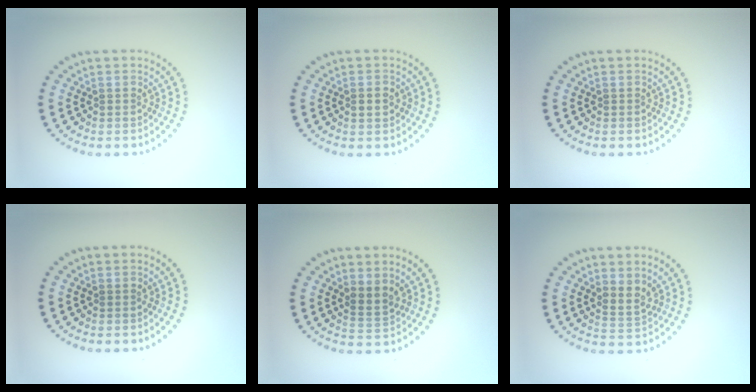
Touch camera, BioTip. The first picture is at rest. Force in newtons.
{"total": 1.1, "press": 1.1, "slide": 0.1}
{"total": 0.0}
{"total": 0.0}
{"total": 1.9, "press": 1.5, "slide": 1.2}
{"total": 2.0, "press": 1.3, "slide": 1.5}